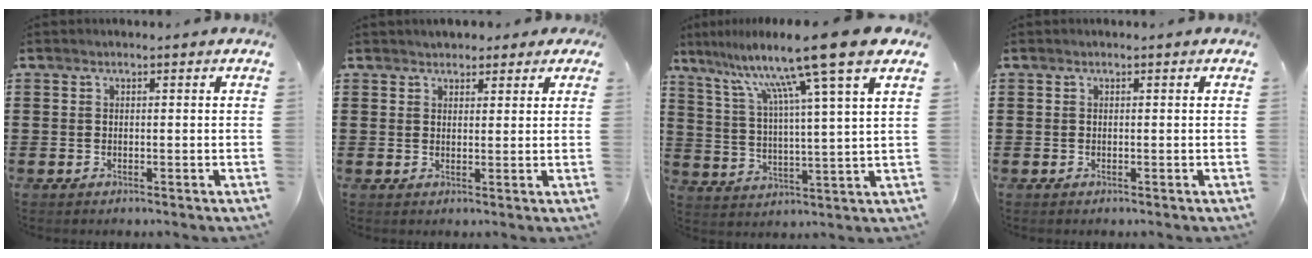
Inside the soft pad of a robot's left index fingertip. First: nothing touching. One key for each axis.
{"total": 2.3, "fx": 1.9, "fy": 1.2, "fz": 0.2, "tx": -0.003, "ty": 0.004, "tz": 0.033}
{"total": 13.4, "fx": 9.8, "fy": -0.8, "fz": 9.2, "tx": -0.205, "ty": -0.049, "tz": 0.150}
{"total": 0.0}